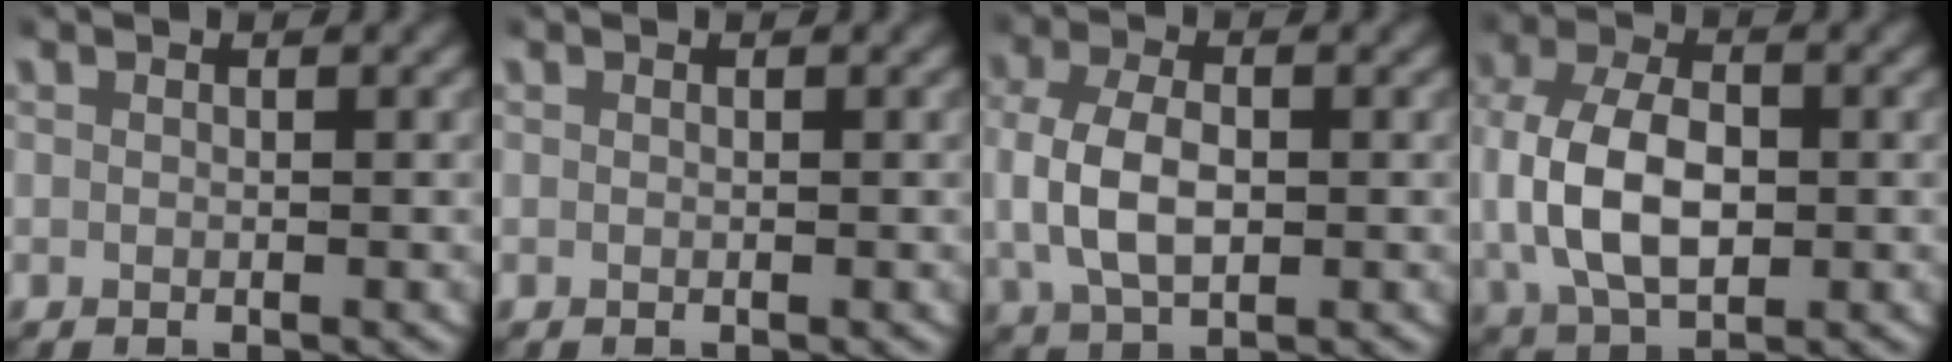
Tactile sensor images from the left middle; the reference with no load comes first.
{"total": 0.0}
{"total": 5.2, "force": [-0.1, 3.4, 3.9], "torque": [-0.101, -0.007, 0.007]}
{"total": 7.4, "force": [-0.1, 5.0, 5.5], "torque": [-0.135, -0.015, 0.011]}